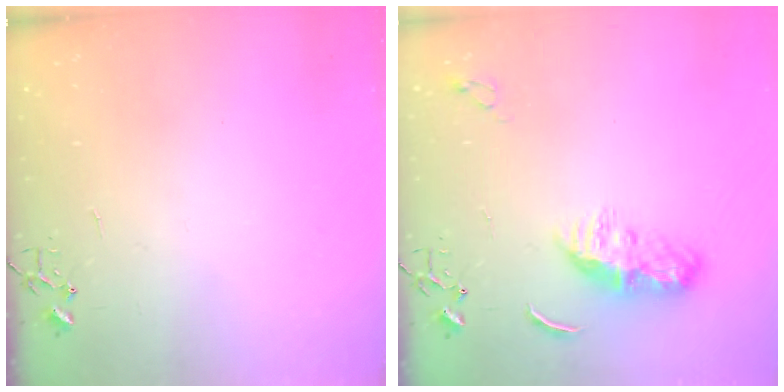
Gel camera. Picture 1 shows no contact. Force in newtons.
{"total": 8.7, "press": 8.7, "slide": 0.3}